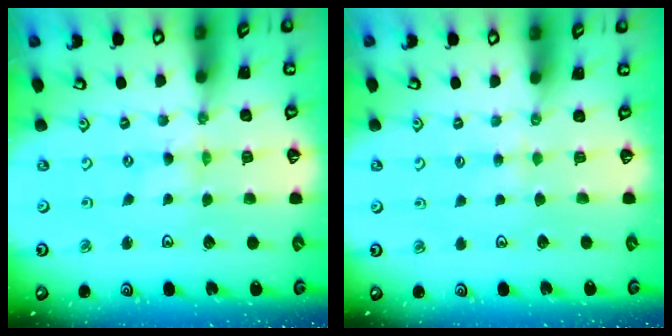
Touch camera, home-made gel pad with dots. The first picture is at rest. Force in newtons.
{"total": 3.3, "press": 3.3, "slide": 0.4}